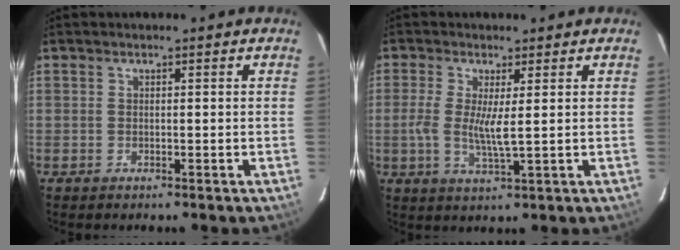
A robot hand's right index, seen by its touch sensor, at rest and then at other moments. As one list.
[{"total": 5.5, "force": [0.2, 0.7, 5.5], "torque": [-0.116, -0.009, -0.002]}]